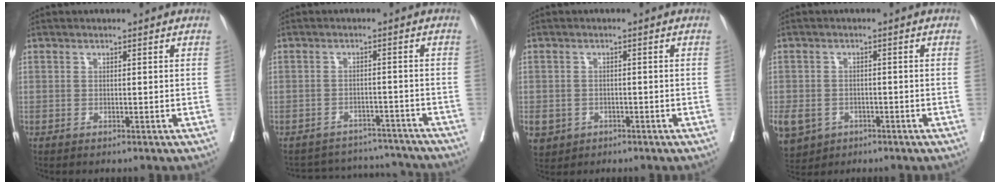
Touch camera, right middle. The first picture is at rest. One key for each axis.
{"total": 9.7, "fx": -9.4, "fy": 2.7, "fz": -0.2, "tx": 0.009, "ty": 0.029, "tz": -0.117}
{"total": 9.5, "fx": -4.1, "fy": 7.9, "fz": 3.5, "tx": -0.105, "ty": -0.001, "tz": -0.055}
{"total": 16.0, "fx": -6.7, "fy": 12.9, "fz": 6.7, "tx": -0.215, "ty": -0.008, "tz": -0.094}